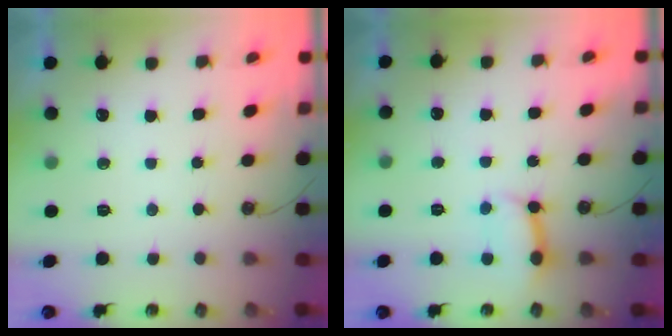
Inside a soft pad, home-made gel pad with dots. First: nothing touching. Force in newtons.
{"total": 9.6, "press": 9.6, "slide": 0.8}